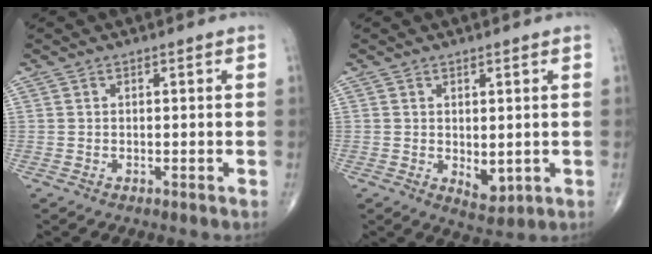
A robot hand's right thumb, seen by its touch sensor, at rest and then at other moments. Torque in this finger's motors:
{"motor_torque": [1.97, 3.04, 0.87, -0.50, 0.26]}